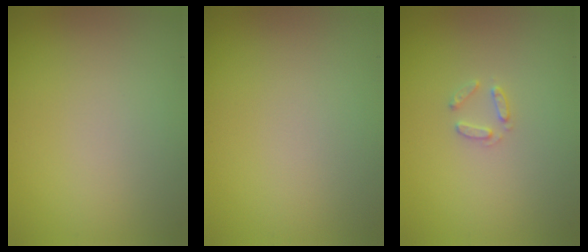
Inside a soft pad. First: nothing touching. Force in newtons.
{"total": 0.0}
{"total": 1.1, "press": 1.1, "slide": 0.2}